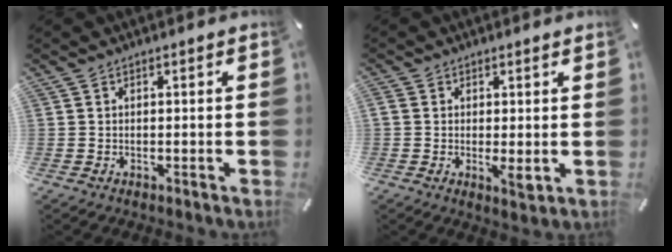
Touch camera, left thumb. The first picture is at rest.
{"total": 3.8, "force": [0.0, 1.4, 3.6], "torque": [-0.059, -0.008, 0.001]}